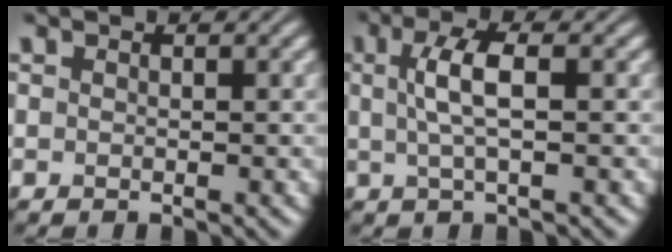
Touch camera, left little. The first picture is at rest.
{"total": 3.5, "force": [0.5, 0.9, 3.3], "torque": [-0.068, 0.006, 0.009]}